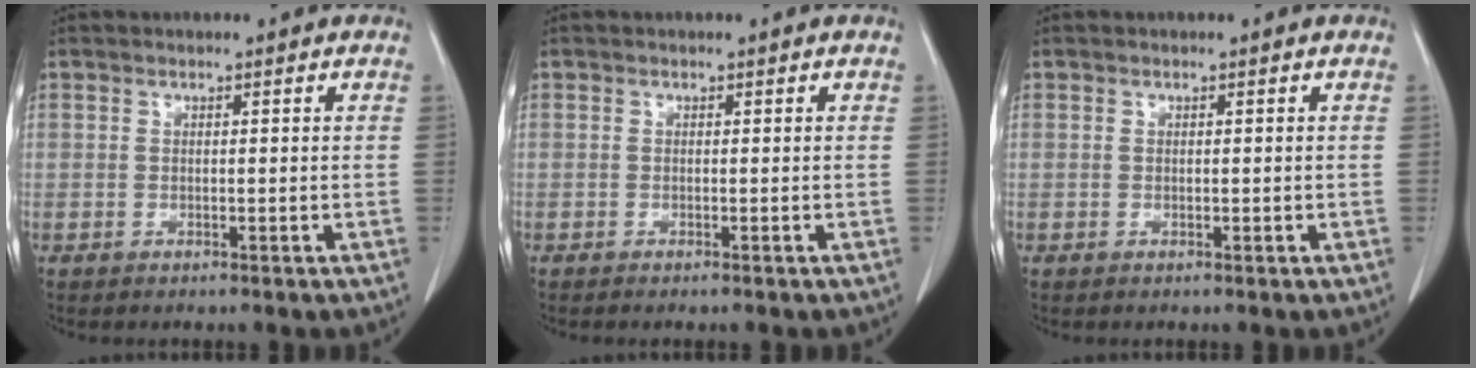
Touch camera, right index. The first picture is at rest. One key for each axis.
{"total": 0.7, "fx": -0.6, "fy": 0.0, "fz": 0.3, "tx": -0.005, "ty": -0.002, "tz": -0.010}
{"total": 0.0}